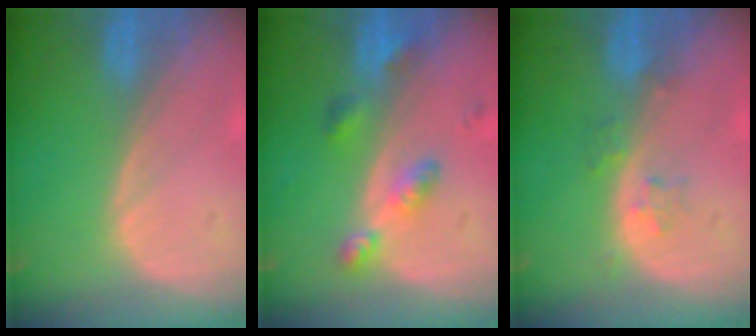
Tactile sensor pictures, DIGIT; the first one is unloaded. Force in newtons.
{"total": 5.3, "press": 4.7, "slide": 2.5}
{"total": 2.3, "press": 2.2, "slide": 0.3}